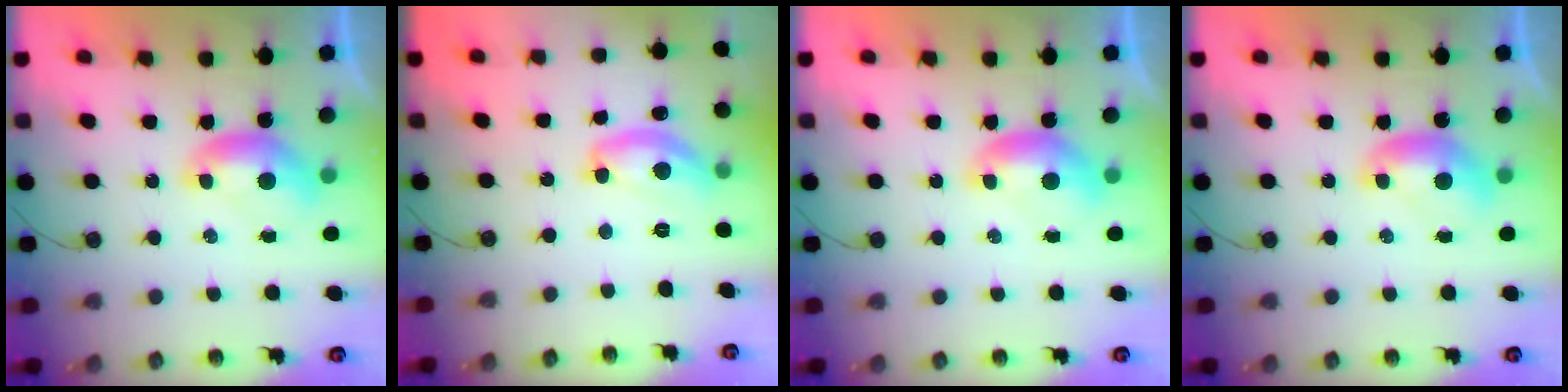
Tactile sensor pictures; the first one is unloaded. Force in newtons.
{"total": 9.2, "press": 9.1, "slide": 0.8}
{"total": 0.0}
{"total": 0.0}